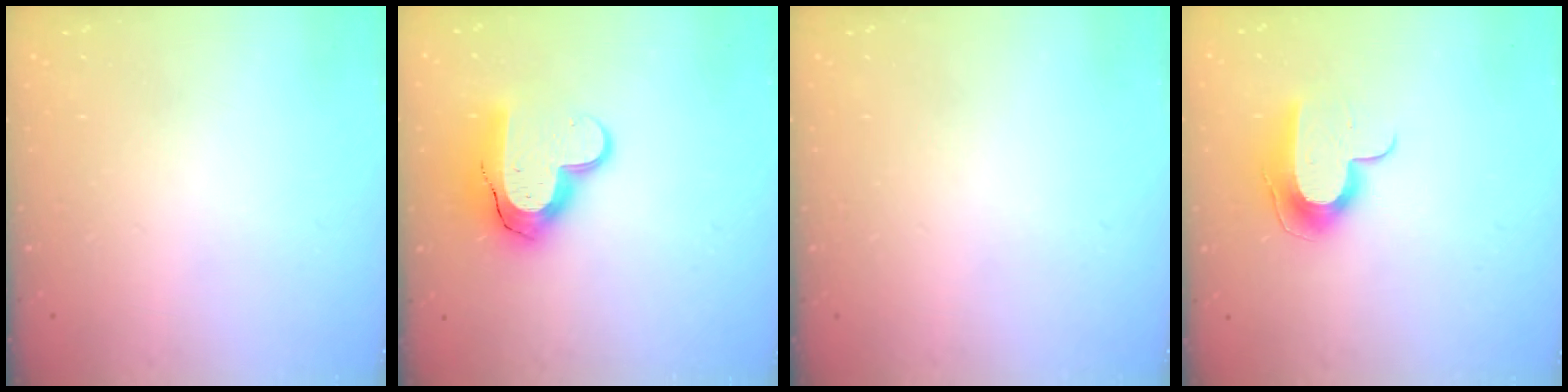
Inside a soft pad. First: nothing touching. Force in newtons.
{"total": 14.2, "press": 14.1, "slide": 1.0}
{"total": 0.0}
{"total": 11.8, "press": 11.8, "slide": 0.7}